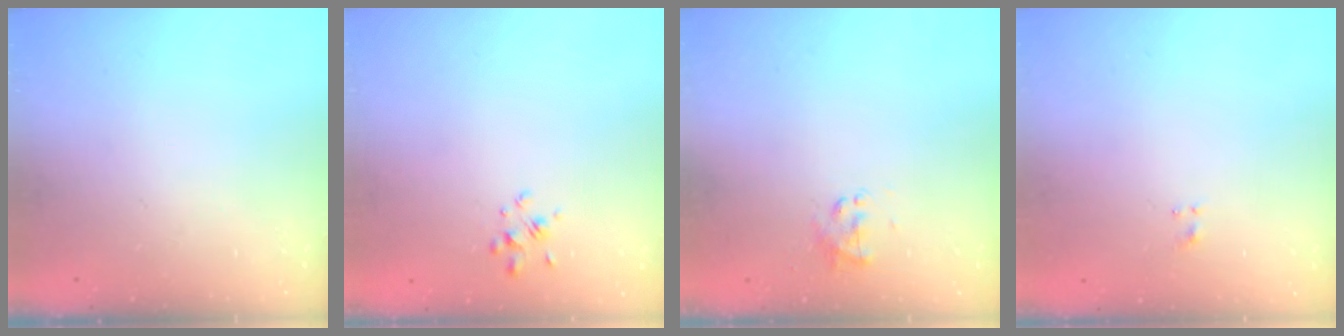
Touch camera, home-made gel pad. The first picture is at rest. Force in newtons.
{"total": 2.2, "press": 2.0, "slide": 0.9}
{"total": 2.3, "press": 2.2, "slide": 0.7}
{"total": 1.0, "press": 0.6, "slide": 0.7}